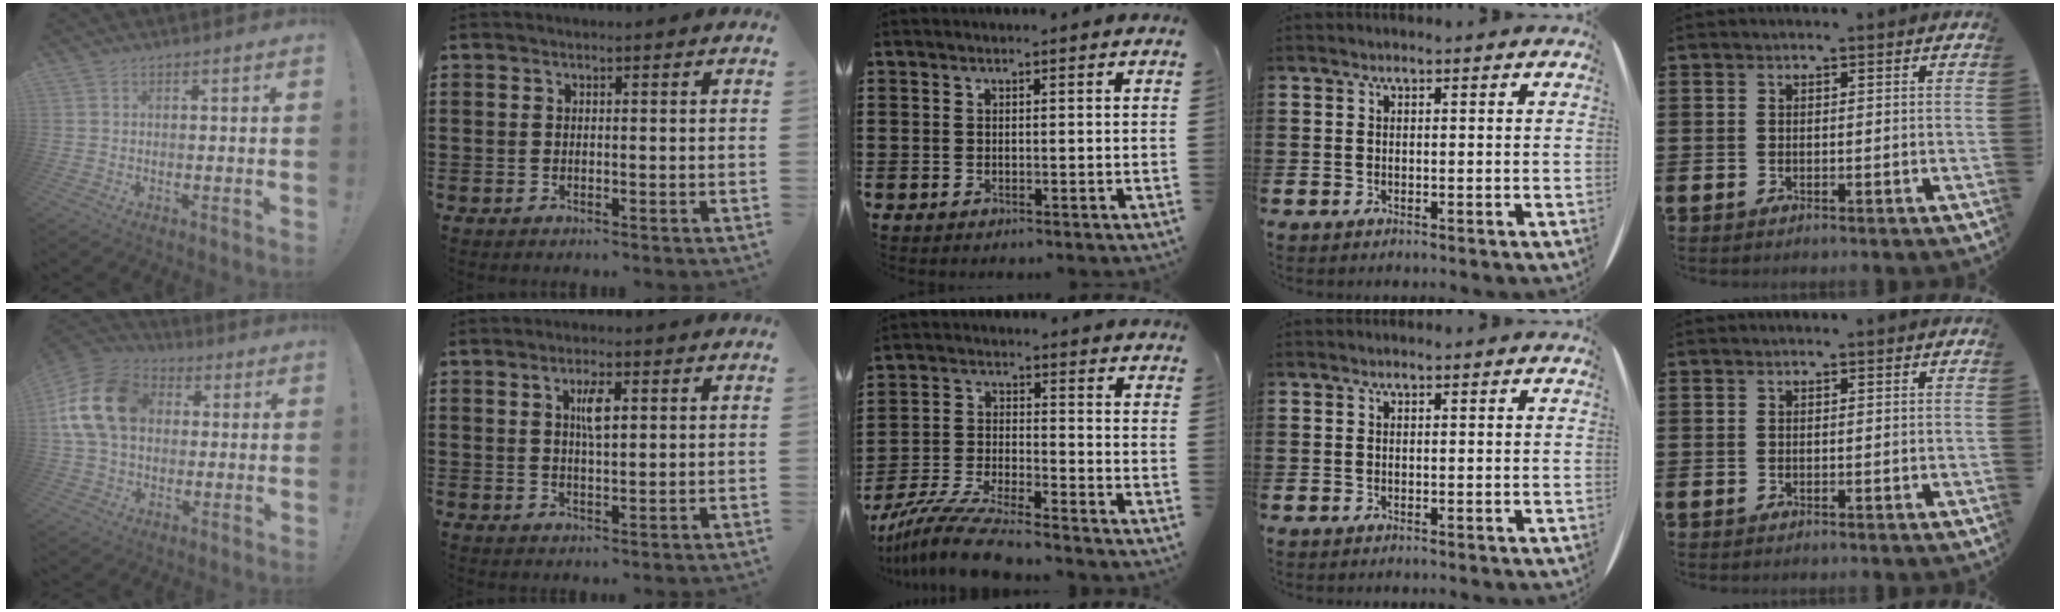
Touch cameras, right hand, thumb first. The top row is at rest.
{"thumb": {"total": 17.4, "force": [3.0, 13.2, 11.0], "torque": [-0.199, 0.010, 0.060]}, "index": {"total": 3.8, "force": [1.1, 1.1, 3.5], "torque": [-0.064, 0.006, 0.014]}, "middle": {"total": 8.6, "force": [-7.9, 0.4, 3.4], "torque": [-0.076, -0.001, -0.157]}}